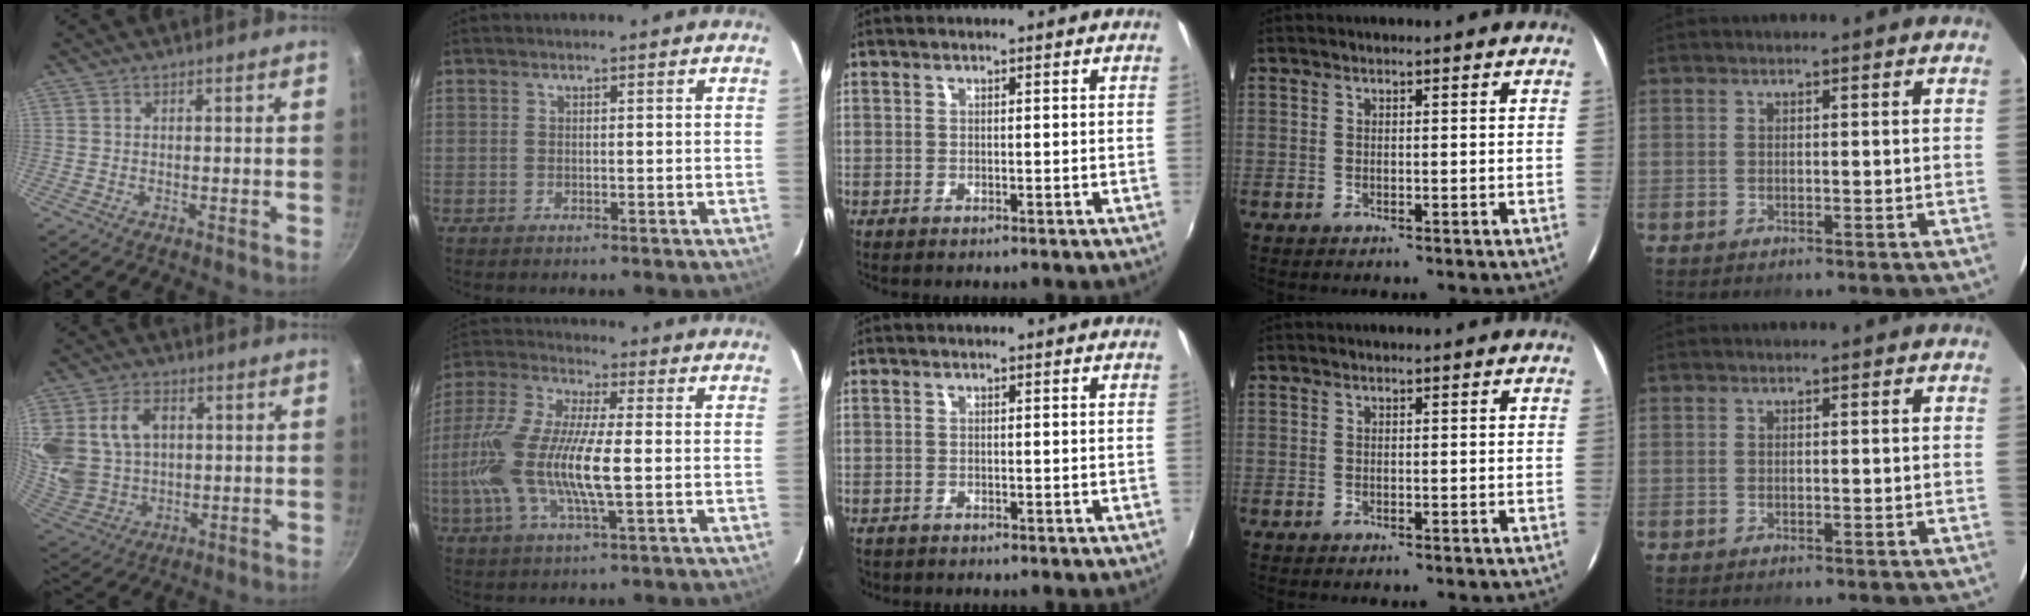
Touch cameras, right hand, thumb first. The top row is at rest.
{"thumb": {"total": 17.5, "force": [4.0, 13.5, 10.3], "torque": [-0.216, -0.002, 0.091]}, "index": {"total": 17.5, "force": [-2.1, 4.3, 16.8], "torque": [-0.338, -0.006, -0.046]}, "middle": {"total": 1.0, "force": [-0.7, 0.7, 0.2], "torque": [-0.009, -0.003, -0.011]}}